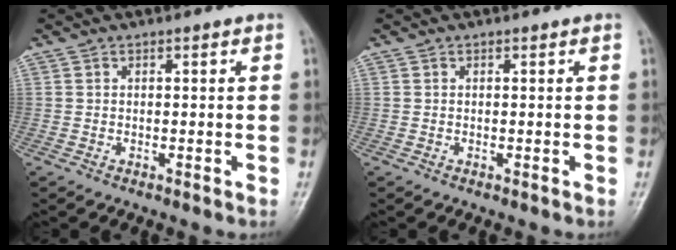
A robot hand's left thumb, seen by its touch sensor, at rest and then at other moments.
{"total": 0.0}